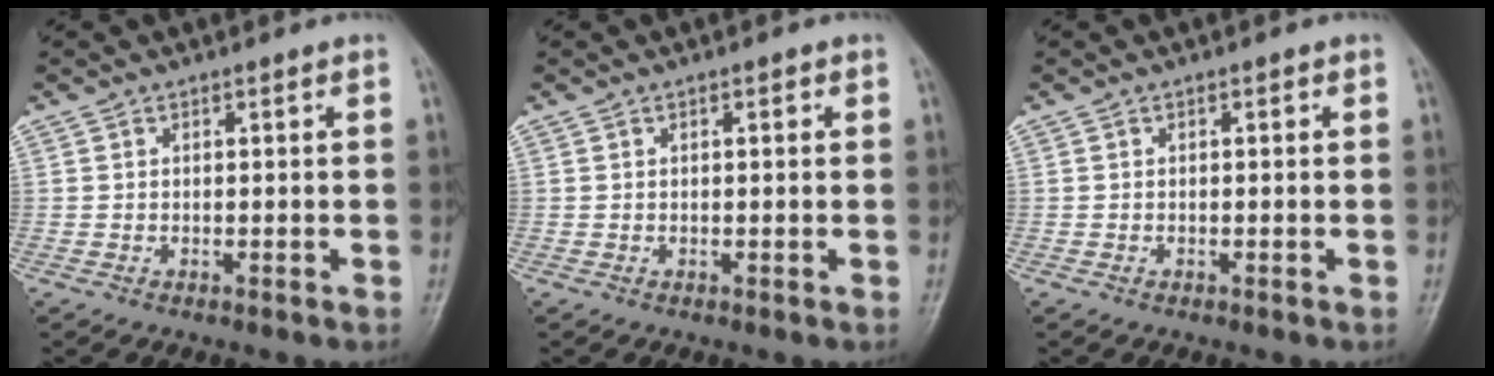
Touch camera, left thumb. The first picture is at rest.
{"total": 1.0, "force": [0.3, 0.4, 0.8], "torque": [-0.012, 0.002, 0.003]}
{"total": 0.6, "force": [0.0, 0.4, 0.4], "torque": [-0.002, 0.002, -0.001]}